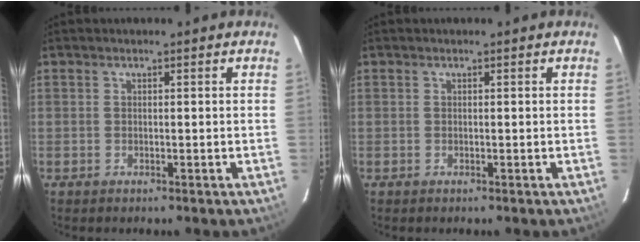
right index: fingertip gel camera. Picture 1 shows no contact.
{"total": 0.0}